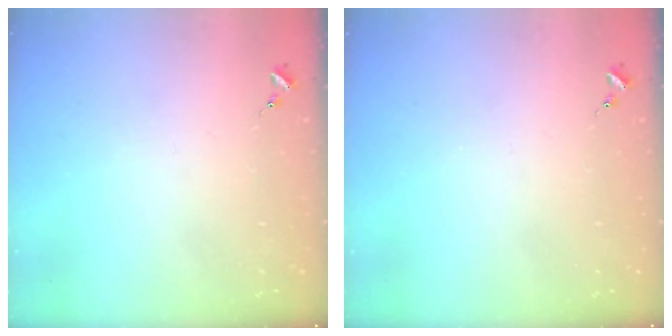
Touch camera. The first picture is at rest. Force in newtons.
{"total": 0.0}